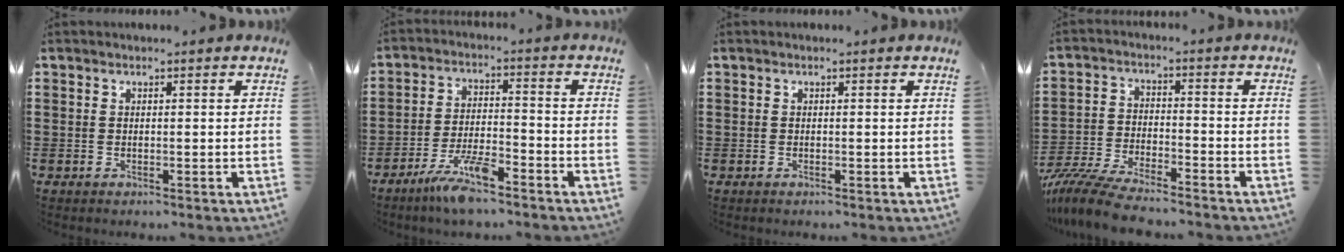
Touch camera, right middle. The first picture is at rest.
{"total": 7.4, "force": [-5.5, 1.3, 4.7], "torque": [-0.099, -0.003, -0.104]}
{"total": 0.0}
{"total": 7.7, "force": [-7.2, 0.8, 2.7], "torque": [-0.068, 0.000, -0.144]}